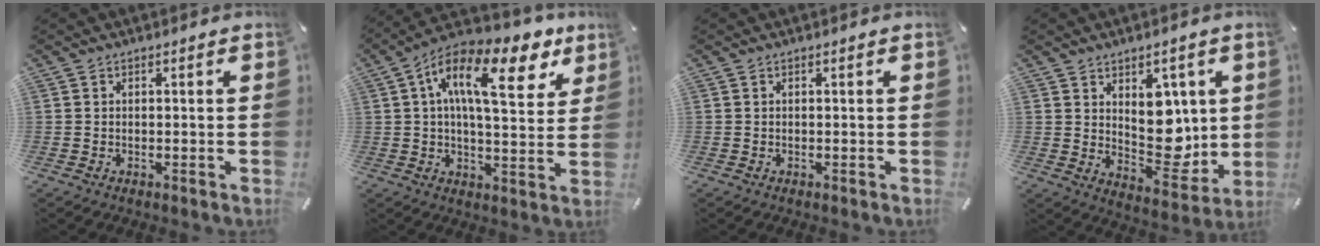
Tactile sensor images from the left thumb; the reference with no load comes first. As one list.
[{"total": 18.3, "force": [7.7, 7.9, 14.6], "torque": [-0.236, -0.028, 0.124]}, {"total": 0.0}, {"total": 11.3, "force": [3.3, 8.7, 6.5], "torque": [-0.057, -0.032, 0.067]}]